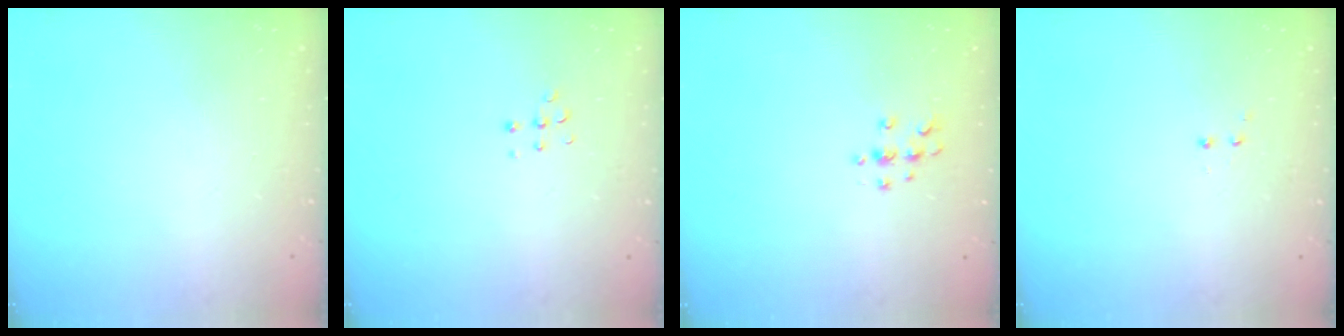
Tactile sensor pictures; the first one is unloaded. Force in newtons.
{"total": 4.4, "press": 4.4, "slide": 0.3}
{"total": 4.2, "press": 4.2, "slide": 0.5}
{"total": 1.2, "press": 1.1, "slide": 0.5}